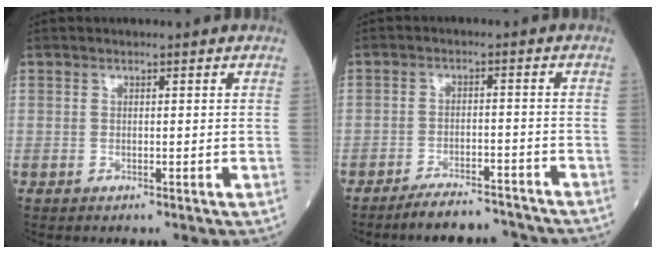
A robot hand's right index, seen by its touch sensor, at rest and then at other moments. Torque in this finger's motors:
{"motor_torque": [-0.02, -0.19, 0.04, -0.01]}